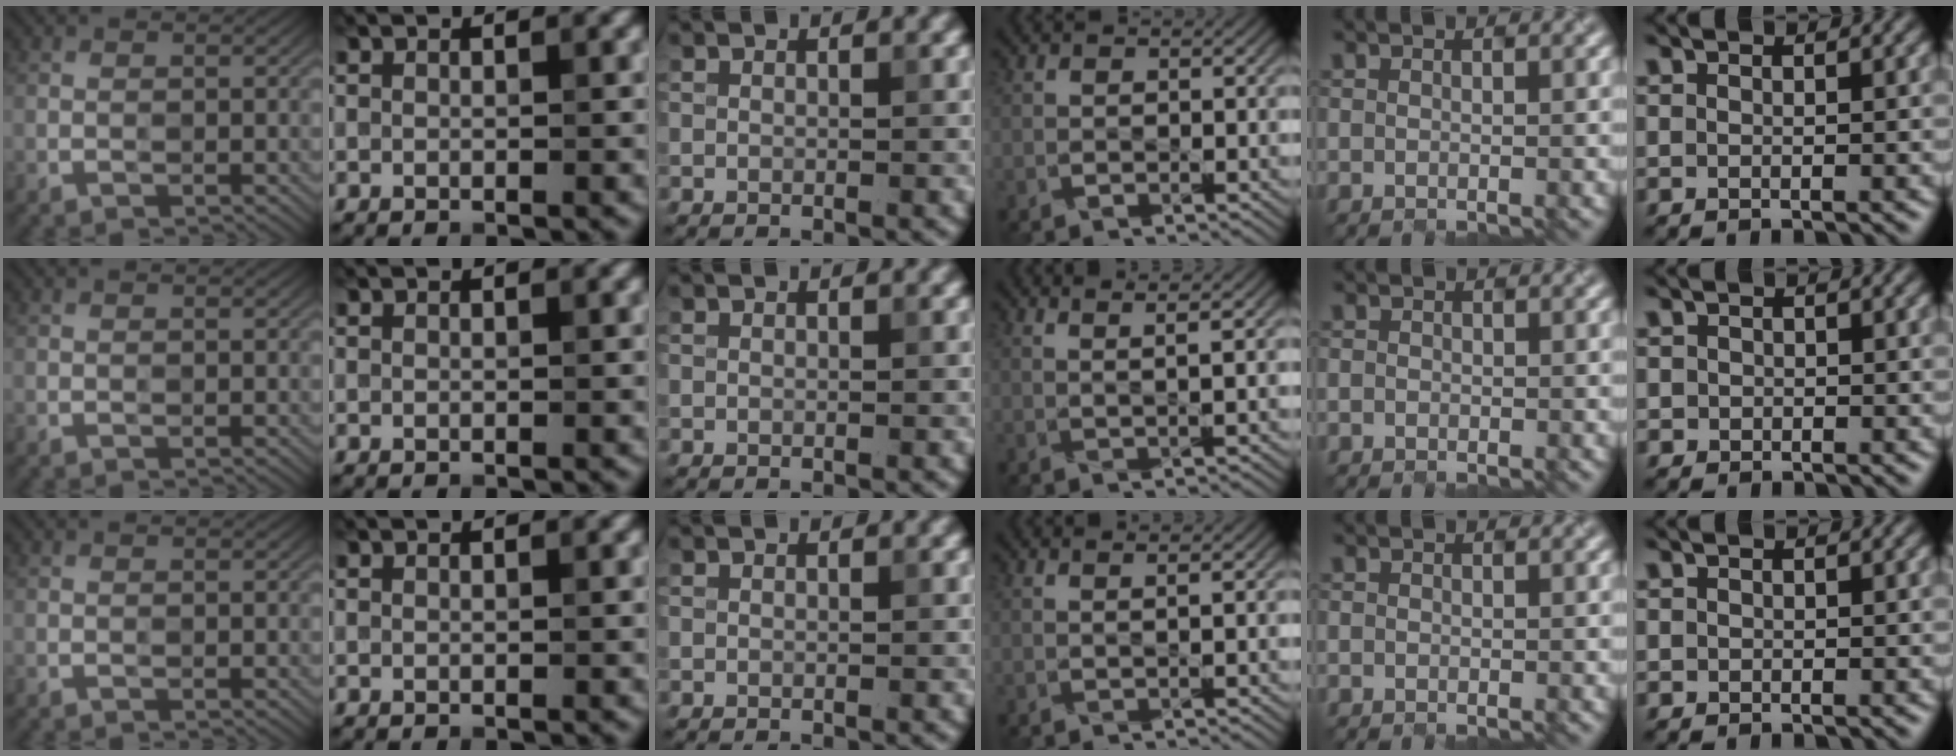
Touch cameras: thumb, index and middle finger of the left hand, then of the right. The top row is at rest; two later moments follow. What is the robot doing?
{"motion": "close", "object": "sandwich press"}